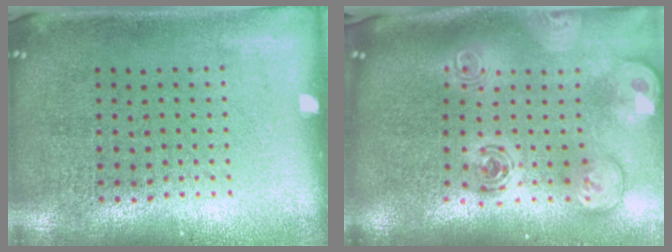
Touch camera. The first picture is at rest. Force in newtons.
{"total": 2.6, "press": 1.9, "slide": 1.8}